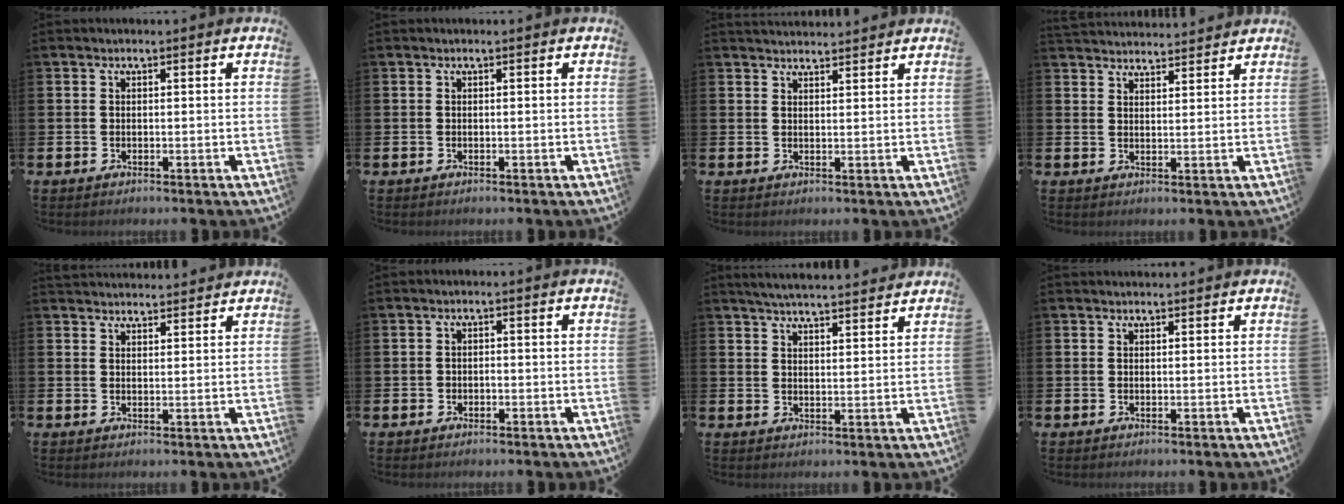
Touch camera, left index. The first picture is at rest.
{"total": 0.0}
{"total": 2.1, "force": [2.1, 0.3, 0.0], "torque": [-0.002, -0.010, 0.039]}
{"total": 3.2, "force": [3.2, 0.4, -0.2], "torque": [-0.001, -0.020, 0.058]}
{"total": 2.5, "force": [2.5, 0.4, -0.1], "torque": [-0.001, -0.013, 0.046]}
{"total": 0.9, "force": [-0.3, 0.8, 0.4], "torque": [-0.005, 0.002, -0.008]}
{"total": 4.6, "force": [4.6, 0.0, 0.7], "torque": [-0.020, -0.024, 0.082]}
{"total": 0.5, "force": [0.5, 0.0, 0.1], "torque": [0.010, -0.001, 0.007]}